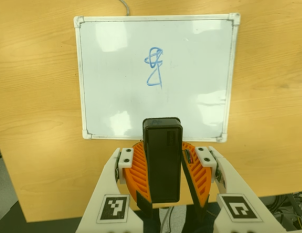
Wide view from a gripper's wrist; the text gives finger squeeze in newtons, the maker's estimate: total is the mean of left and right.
{"total": 8.6, "left": 9.0, "right": 8.2}